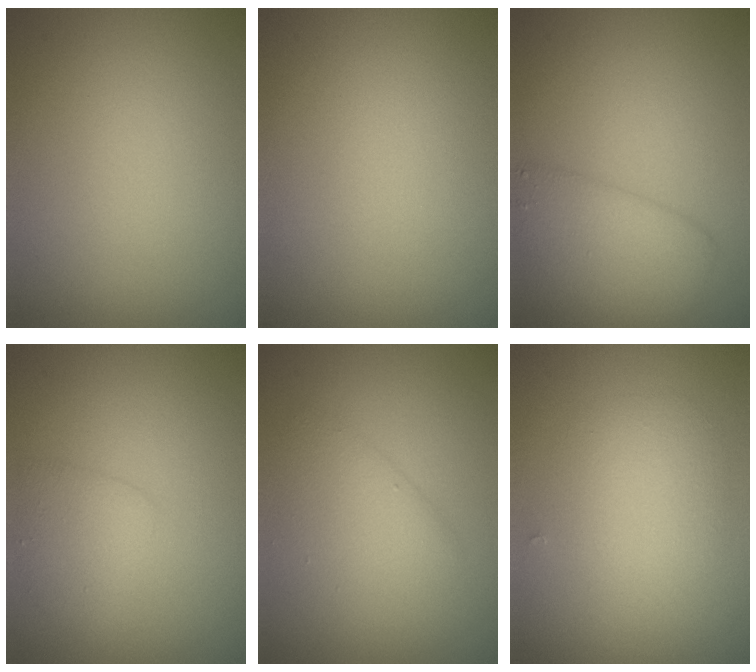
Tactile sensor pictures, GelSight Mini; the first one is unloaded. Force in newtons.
{"total": 0.0}
{"total": 3.9, "press": 3.9, "slide": 0.1}
{"total": 2.2, "press": 2.2, "slide": 0.1}
{"total": 3.0, "press": 3.0, "slide": 0.3}
{"total": 3.0, "press": 3.0, "slide": 0.1}